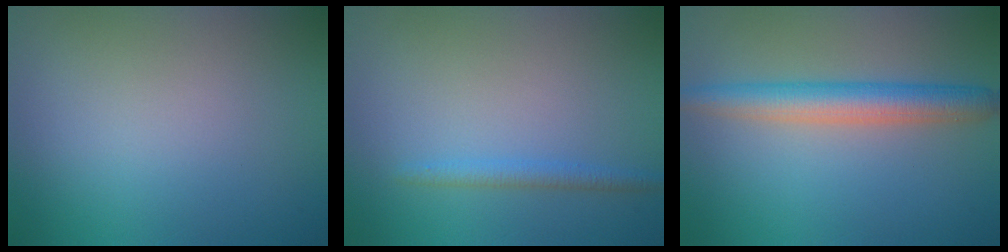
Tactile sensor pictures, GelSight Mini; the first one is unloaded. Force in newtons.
{"total": 1.5, "press": 1.5, "slide": 0.2}
{"total": 4.3, "press": 4.3, "slide": 0.0}